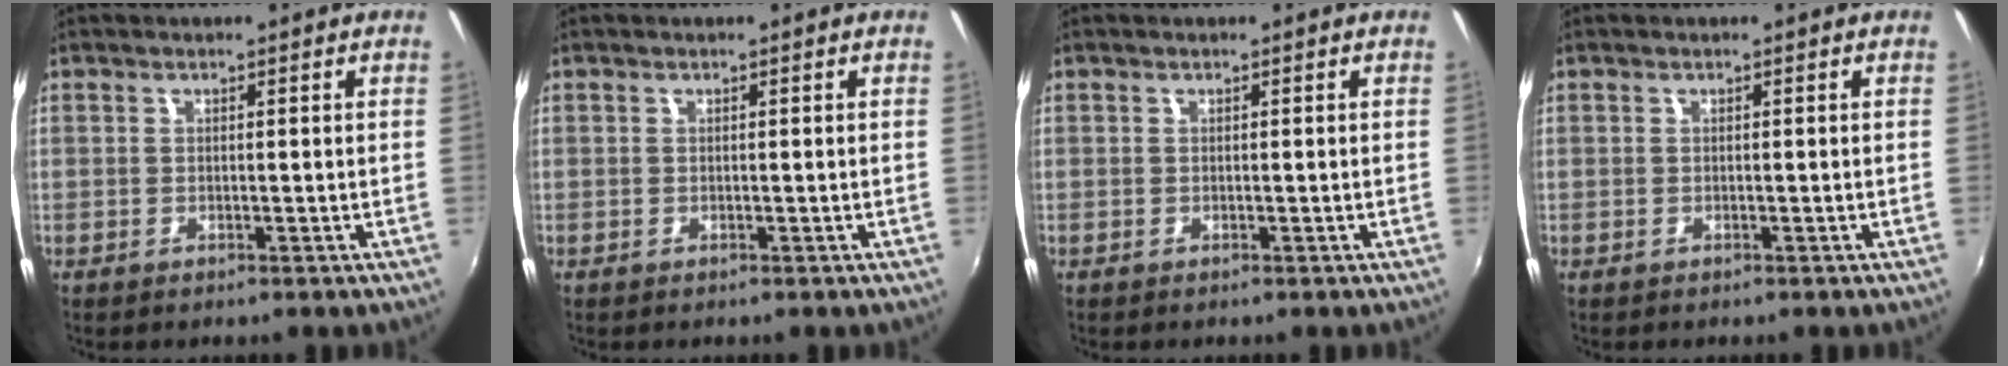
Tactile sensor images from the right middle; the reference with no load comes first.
{"total": 0.0}
{"total": 0.0}
{"total": 0.0}